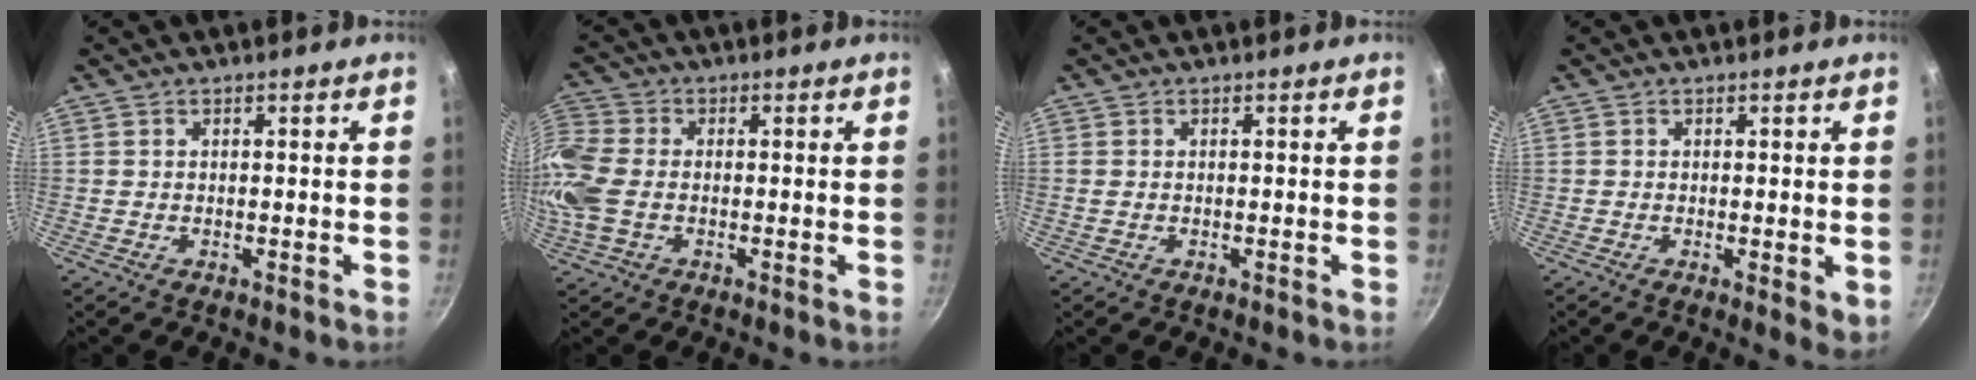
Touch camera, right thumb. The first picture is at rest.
{"total": 8.7, "force": [-0.9, 5.8, 6.4], "torque": [-0.180, 0.012, -0.022]}
{"total": 0.7, "force": [0.0, 0.5, 0.5], "torque": [-0.016, 0.001, 0.002]}
{"total": 3.1, "force": [-0.3, 0.9, 3.0], "torque": [-0.044, -0.012, -0.008]}